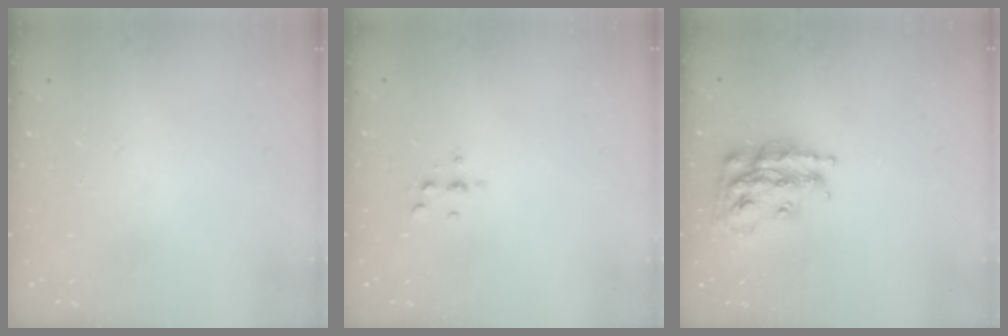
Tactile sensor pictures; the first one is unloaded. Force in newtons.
{"total": 3.1, "press": 3.1, "slide": 0.5}
{"total": 17.9, "press": 17.8, "slide": 1.1}